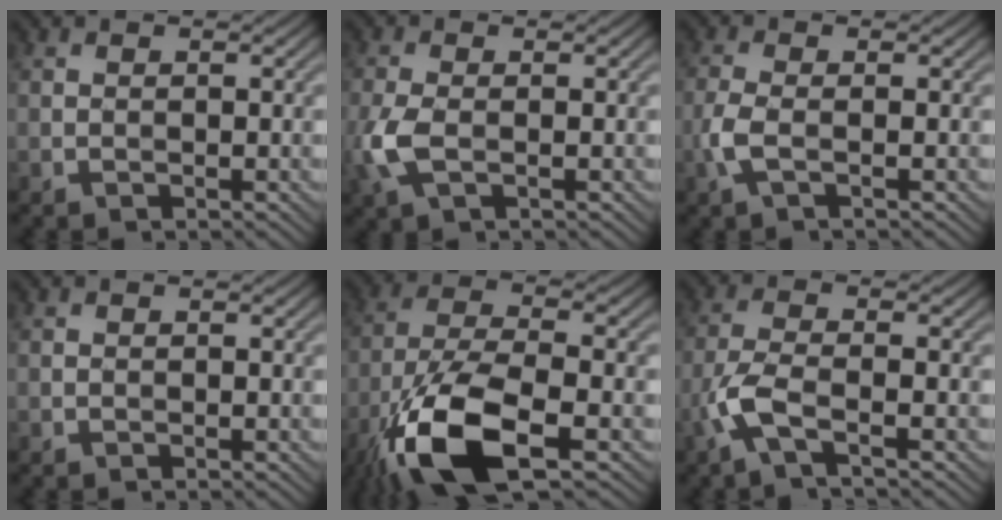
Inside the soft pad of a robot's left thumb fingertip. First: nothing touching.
{"total": 4.4, "force": [-1.1, 2.1, 3.7], "torque": [-0.100, -0.003, -0.029]}
{"total": 2.9, "force": [-1.0, 1.0, 2.6], "torque": [-0.069, 0.002, -0.030]}
{"total": 0.0}
{"total": 14.2, "force": [-7.6, 5.0, 10.9], "torque": [-0.238, -0.016, -0.154]}
{"total": 4.7, "force": [-2.5, 1.1, 3.9], "torque": [-0.093, 0.001, -0.066]}